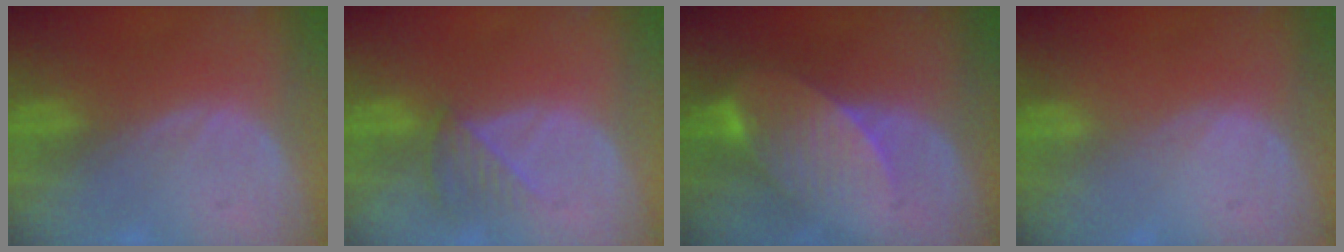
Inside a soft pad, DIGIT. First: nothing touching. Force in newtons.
{"total": 3.6, "press": 3.4, "slide": 1.1}
{"total": 8.2, "press": 7.4, "slide": 3.7}
{"total": 0.0}